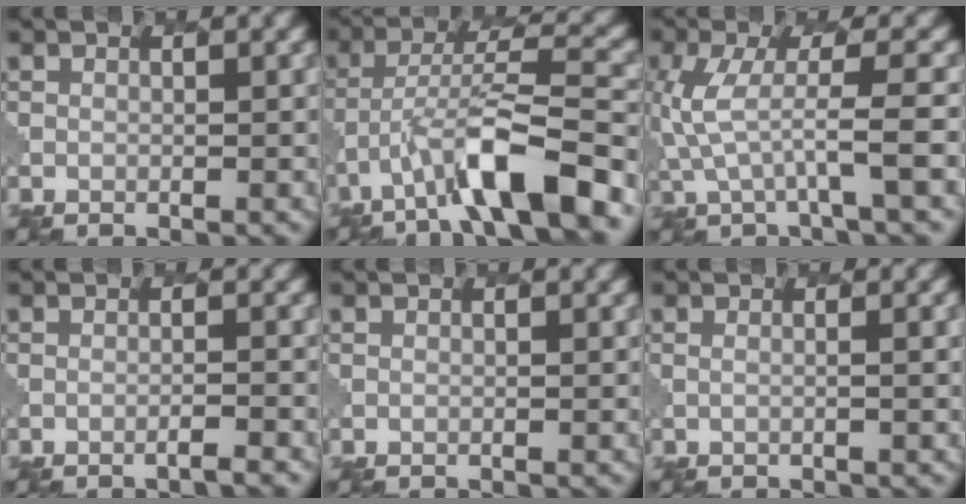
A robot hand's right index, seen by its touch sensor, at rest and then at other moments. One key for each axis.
{"total": 8.9, "fx": -5.0, "fy": 1.8, "fz": 7.1, "tx": -0.126, "ty": 0.014, "tz": -0.082}
{"total": 5.1, "fx": -0.1, "fy": 0.9, "fz": 5.0, "tx": -0.113, "ty": 0.006, "tz": -0.001}
{"total": 1.2, "fx": -0.8, "fy": 0.1, "fz": 0.9, "tx": 0.000, "ty": 0.002, "tz": -0.021}
{"total": 0.0}
{"total": 1.7, "fx": 0.4, "fy": 0.7, "fz": 1.5, "tx": -0.013, "ty": -0.005, "tz": -0.007}